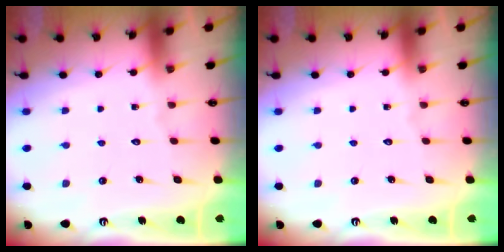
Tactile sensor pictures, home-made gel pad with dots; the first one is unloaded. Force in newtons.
{"total": 0.0}